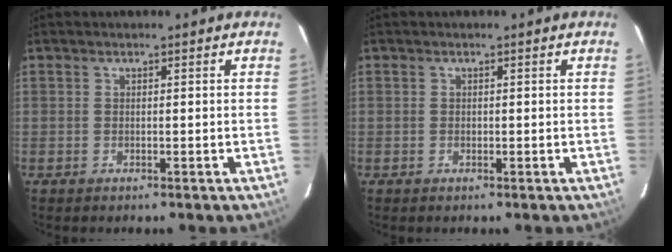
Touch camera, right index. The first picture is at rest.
{"total": 0.5, "force": [-0.1, 0.4, 0.3], "torque": [-0.004, 0.001, -0.002]}